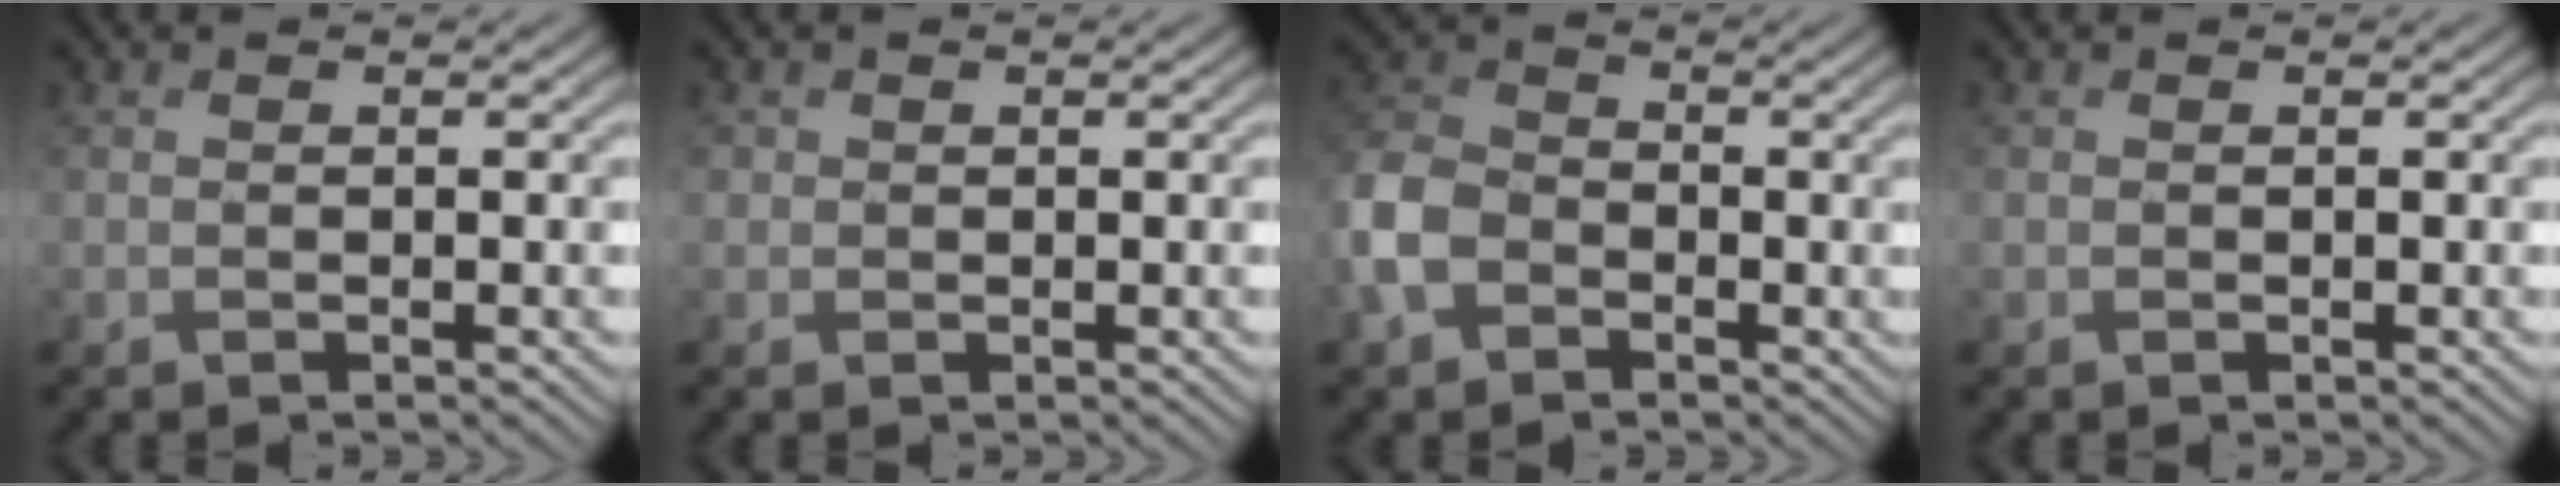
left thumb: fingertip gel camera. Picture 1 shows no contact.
{"total": 1.1, "force": [0.3, 1.0, 0.1], "torque": [-0.002, -0.002, 0.004]}
{"total": 8.2, "force": [-3.3, 6.1, 4.4], "torque": [-0.128, -0.007, -0.089]}
{"total": 0.0}